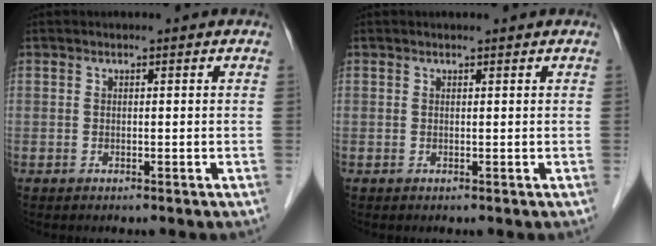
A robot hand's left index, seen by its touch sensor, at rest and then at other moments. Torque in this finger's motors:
{"motor_torque": [0.15, -0.14, -0.02, -0.04]}